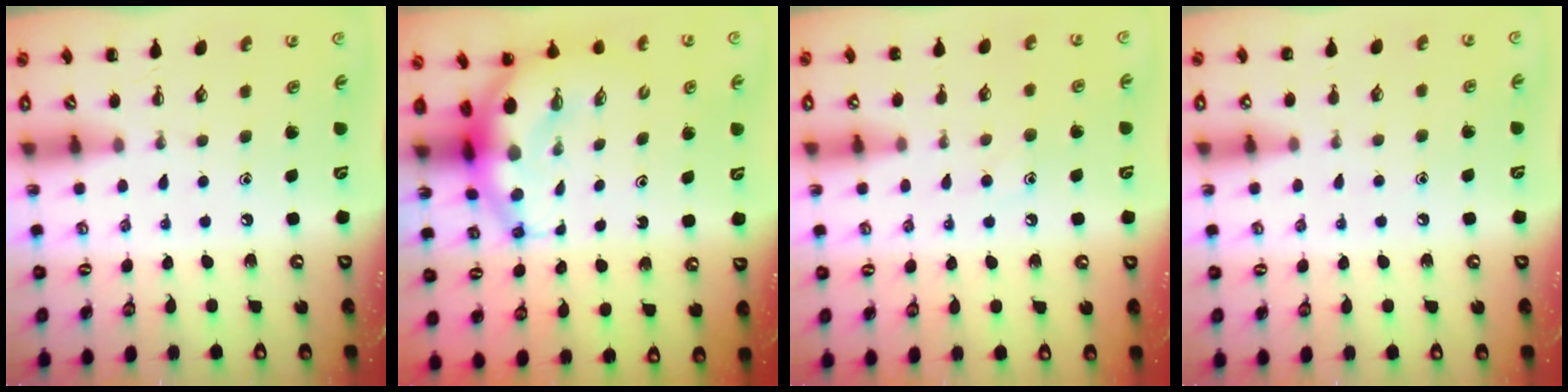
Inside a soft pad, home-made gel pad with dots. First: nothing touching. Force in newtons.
{"total": 7.5, "press": 7.2, "slide": 2.1}
{"total": 8.2, "press": 8.1, "slide": 1.2}
{"total": 3.7, "press": 3.6, "slide": 1.0}